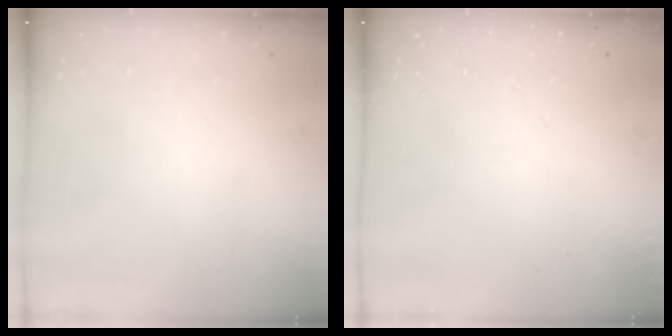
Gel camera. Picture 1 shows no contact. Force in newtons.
{"total": 0.0}